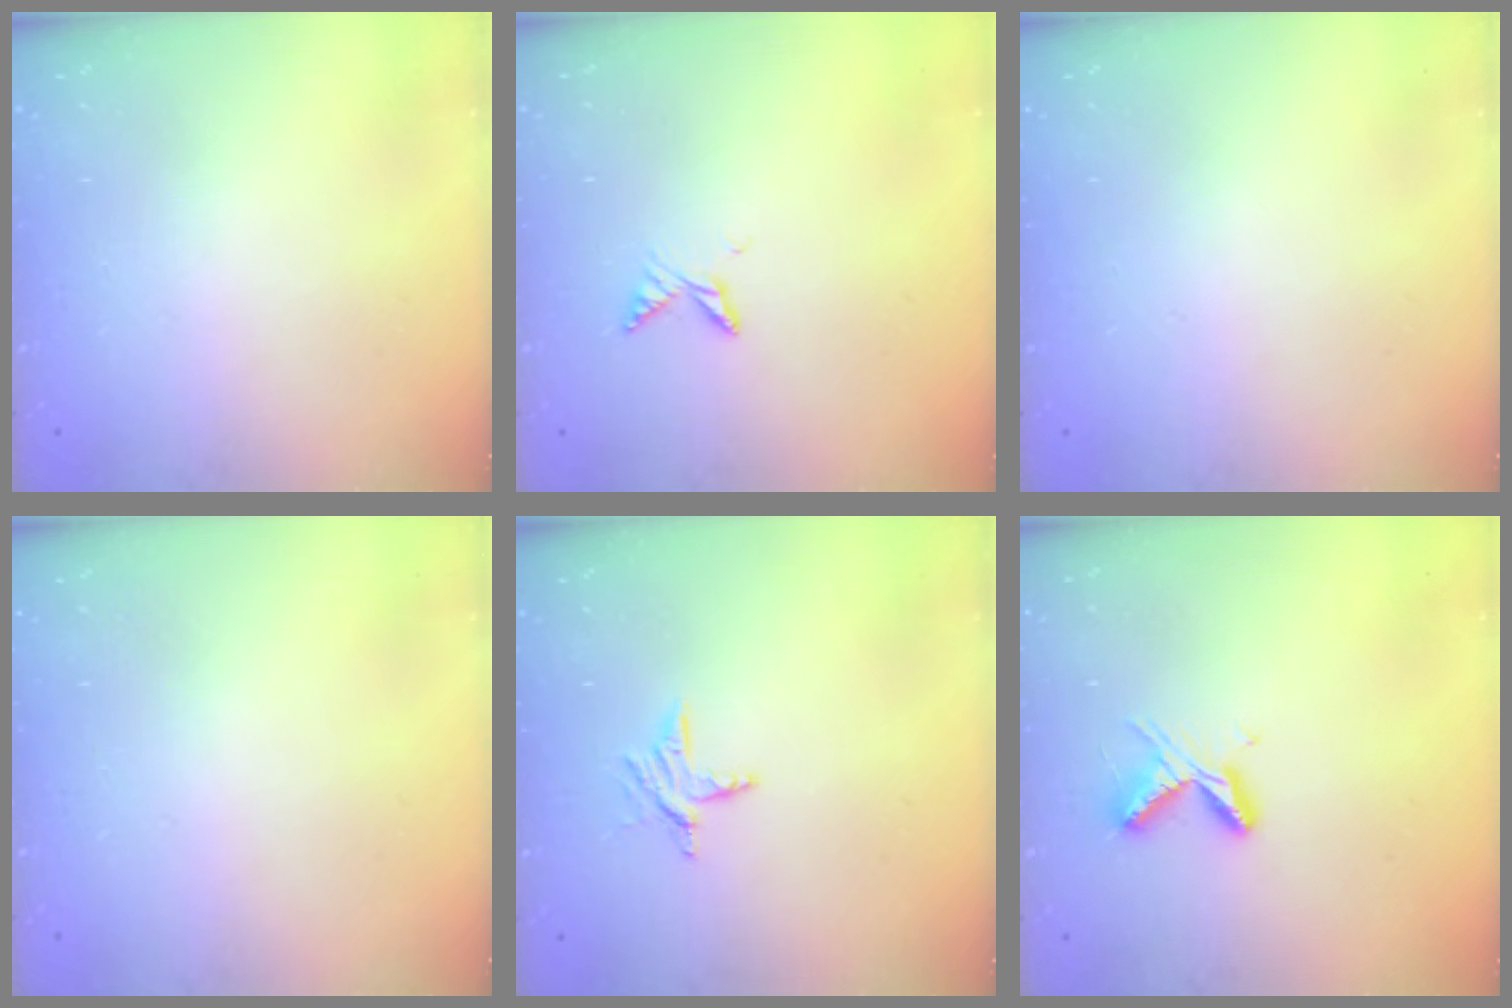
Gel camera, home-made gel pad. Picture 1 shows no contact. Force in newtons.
{"total": 5.2, "press": 5.2, "slide": 0.6}
{"total": 0.0}
{"total": 0.0}
{"total": 6.0, "press": 6.0, "slide": 0.4}
{"total": 5.9, "press": 5.9, "slide": 0.8}